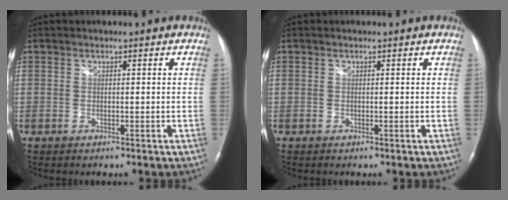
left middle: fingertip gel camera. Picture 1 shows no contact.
{"total": 0.0}